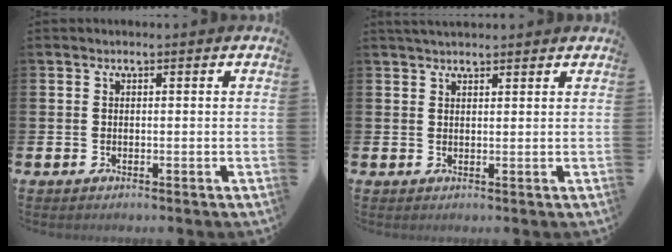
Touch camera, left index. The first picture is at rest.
{"total": 2.2, "force": [2.1, 0.4, 0.4], "torque": [-0.002, -0.005, 0.037]}